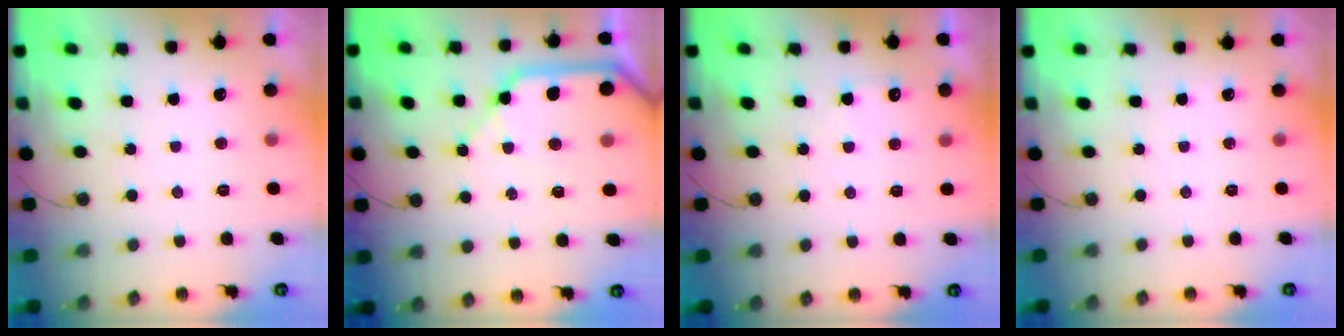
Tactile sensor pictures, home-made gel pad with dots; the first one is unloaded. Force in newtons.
{"total": 15.0, "press": 14.8, "slide": 2.0}
{"total": 5.4, "press": 5.4, "slide": 0.6}
{"total": 0.0}